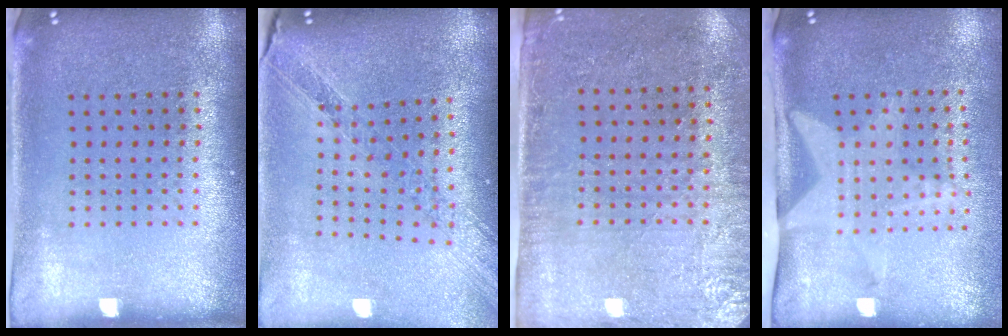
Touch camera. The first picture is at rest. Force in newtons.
{"total": 1.1, "press": 1.1, "slide": 0.2}
{"total": 2.9, "press": 2.5, "slide": 1.5}
{"total": 2.0, "press": 1.5, "slide": 1.3}